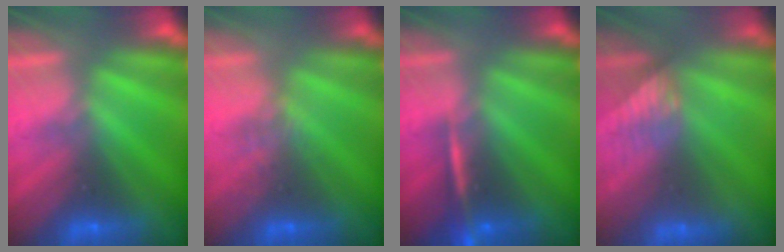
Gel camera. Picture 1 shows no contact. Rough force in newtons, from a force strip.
{"total": 2.4}
{"total": 2.3}
{"total": 2.9}